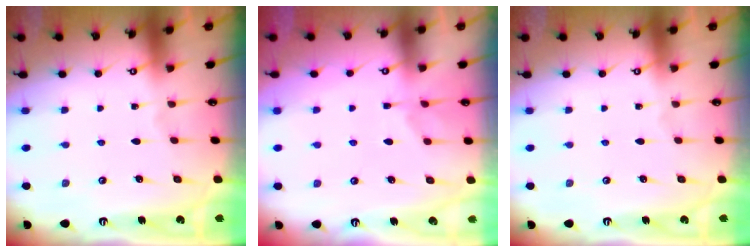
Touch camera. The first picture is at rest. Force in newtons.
{"total": 1.2, "press": 0.6, "slide": 1.1}
{"total": 0.0}